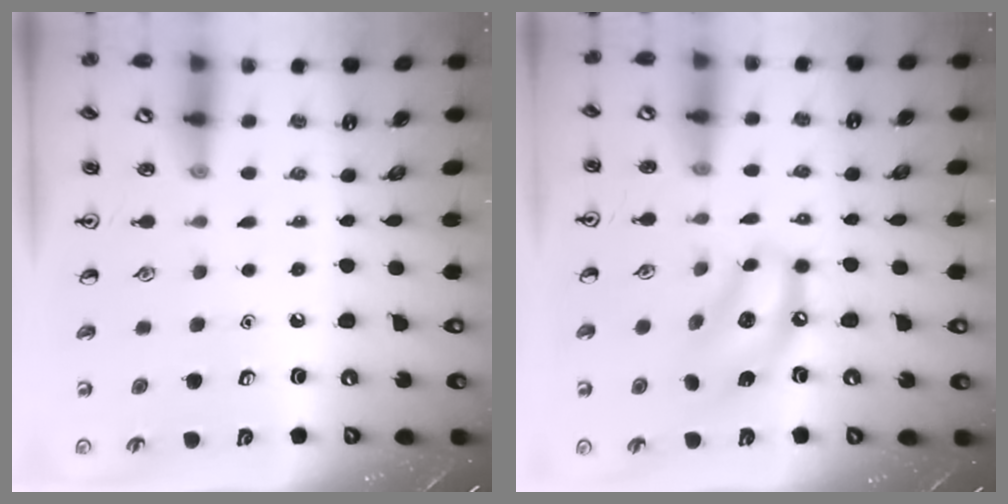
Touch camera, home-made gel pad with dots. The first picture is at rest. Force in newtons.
{"total": 11.7, "press": 11.2, "slide": 3.5}